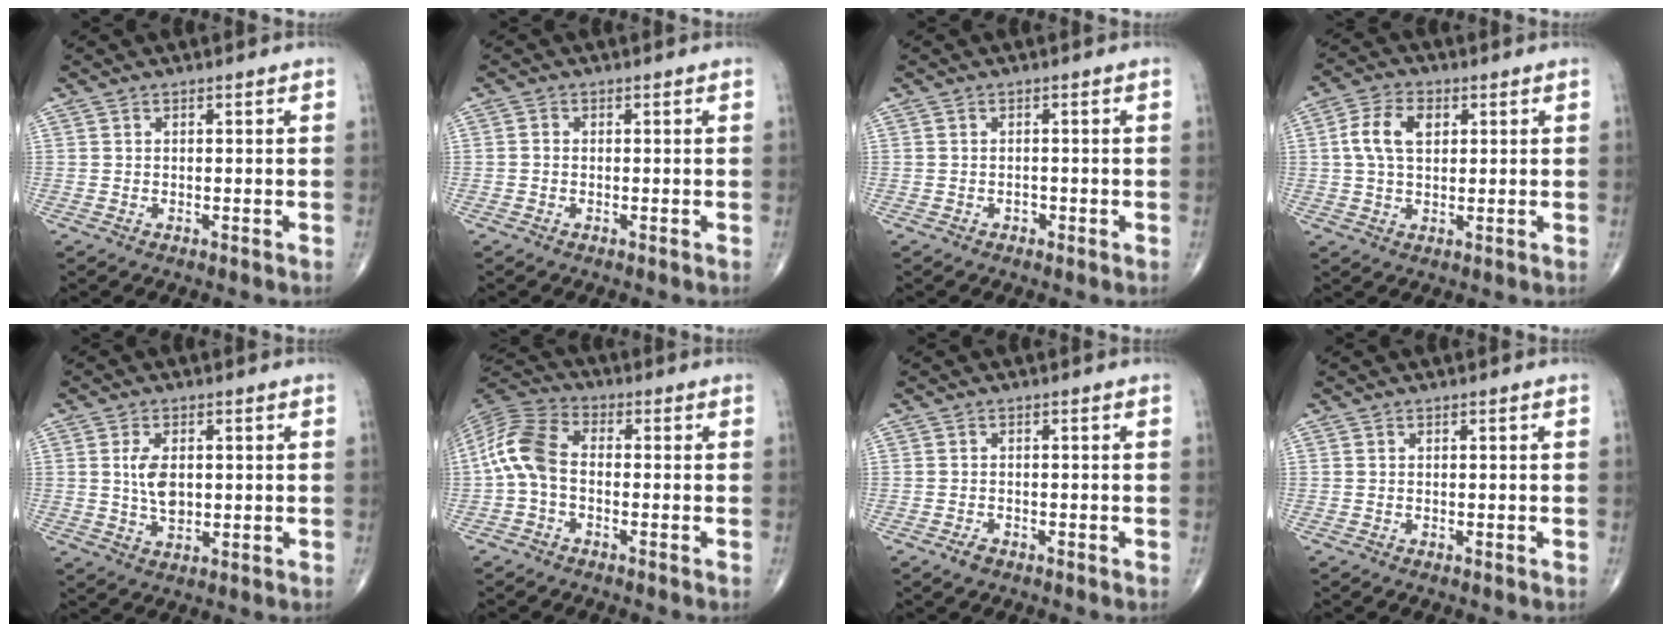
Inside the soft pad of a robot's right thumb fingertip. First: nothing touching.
{"total": 0.9, "force": [-0.2, 0.7, 0.5], "torque": [-0.006, 0.001, -0.007]}
{"total": 1.0, "force": [-0.5, 0.7, 0.5], "torque": [-0.004, 0.003, -0.009]}
{"total": 7.5, "force": [1.6, 4.6, 5.6], "torque": [-0.109, 0.012, 0.029]}
{"total": 5.9, "force": [0.8, 3.3, 4.8], "torque": [-0.082, -0.007, 0.018]}
{"total": 9.7, "force": [-1.0, 6.0, 7.6], "torque": [-0.161, 0.030, -0.035]}
{"total": 1.2, "force": [-0.8, 0.7, 0.6], "torque": [-0.014, 0.000, -0.016]}
{"total": 0.0}